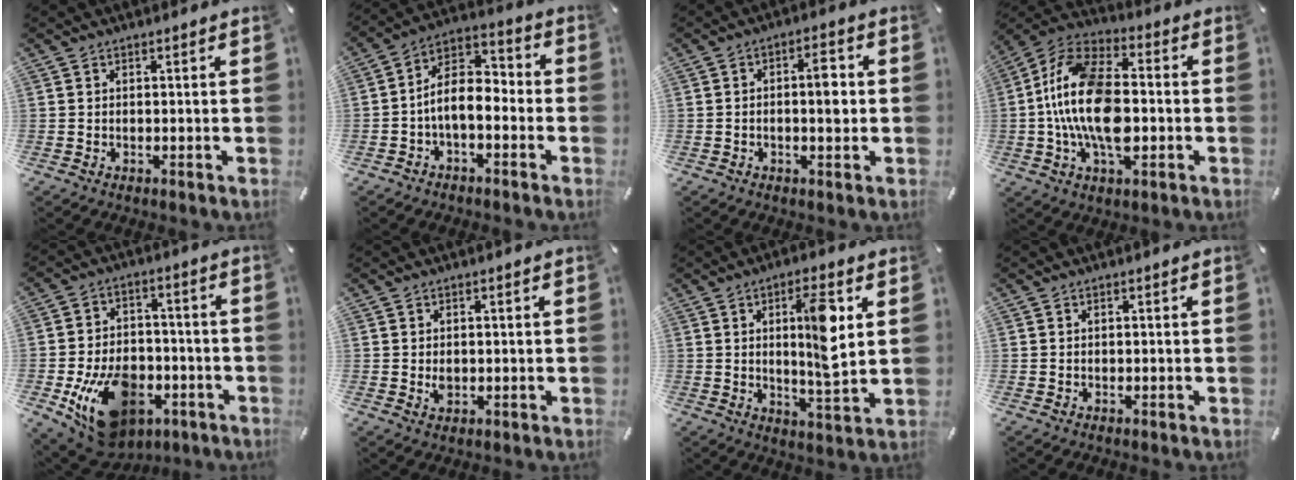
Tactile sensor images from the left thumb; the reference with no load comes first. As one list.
[{"total": 8.8, "force": [-2.9, 5.3, 6.4], "torque": [-0.124, 0.010, -0.055]}, {"total": 5.4, "force": [-0.1, 2.2, 5.0], "torque": [-0.065, 0.004, -0.009]}, {"total": 17.8, "force": [-2.3, 10.0, 14.6], "torque": [-0.294, 0.008, -0.044]}, {"total": 17.8, "force": [-7.1, 11.7, 11.4], "torque": [-0.185, 0.039, -0.106]}, {"total": 1.7, "force": [0.0, 1.3, 1.1], "torque": [-0.022, 0.004, 0.000]}, {"total": 11.5, "force": [2.8, 2.5, 10.8], "torque": [-0.173, -0.012, 0.035]}, {"total": 0.0}]